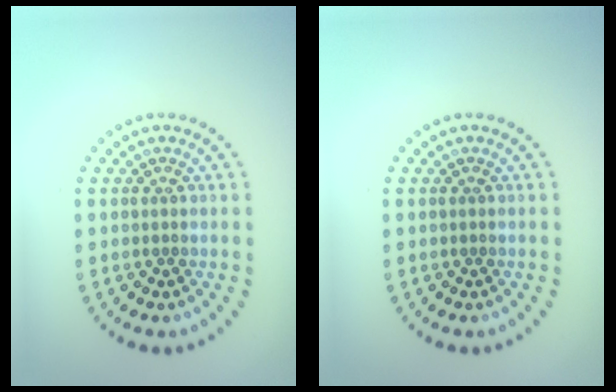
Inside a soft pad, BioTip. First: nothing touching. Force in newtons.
{"total": 0.0}